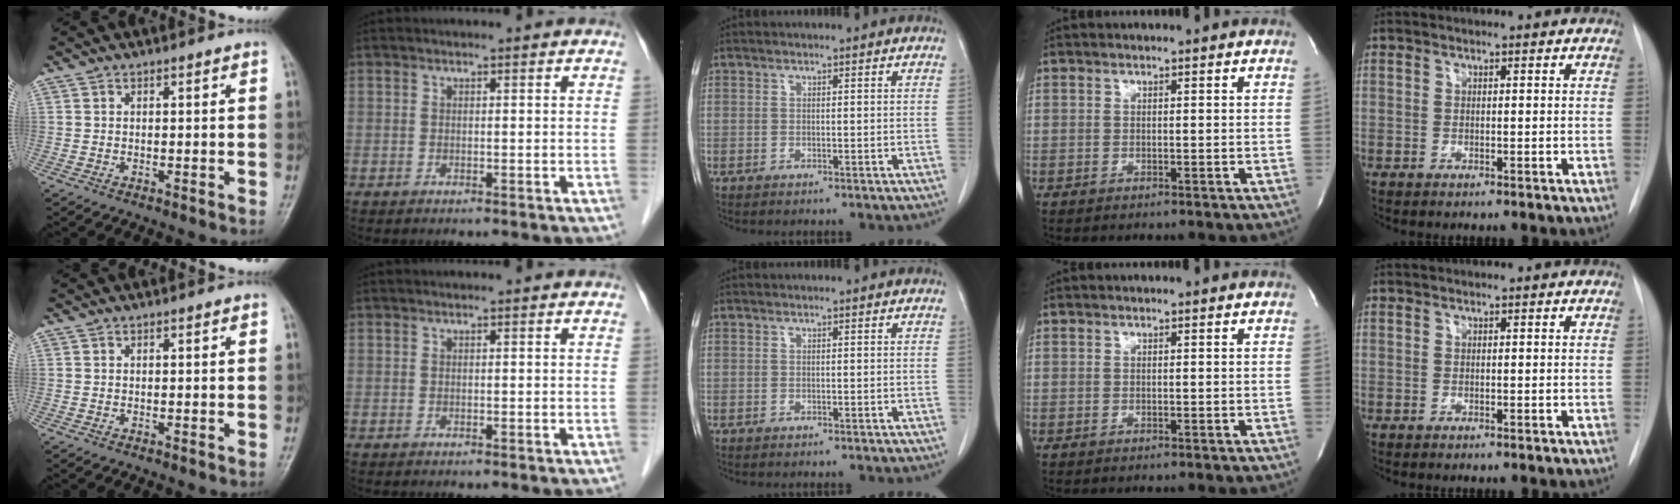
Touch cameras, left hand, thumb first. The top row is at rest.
{}